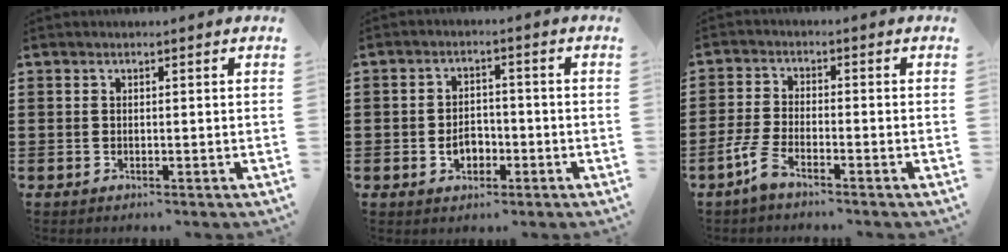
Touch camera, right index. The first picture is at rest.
{"total": 3.6, "force": [-1.3, 2.5, 2.3], "torque": [-0.039, -0.003, -0.025]}
{"total": 4.1, "force": [-2.9, 0.7, 2.8], "torque": [-0.082, -0.012, -0.061]}